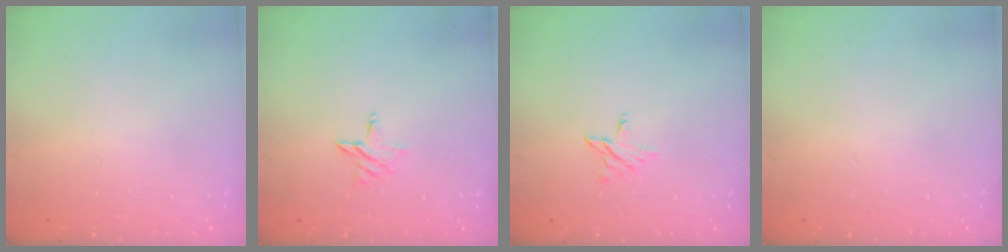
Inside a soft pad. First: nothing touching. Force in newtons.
{"total": 4.9, "press": 4.8, "slide": 0.4}
{"total": 4.8, "press": 4.8, "slide": 0.4}
{"total": 0.0}